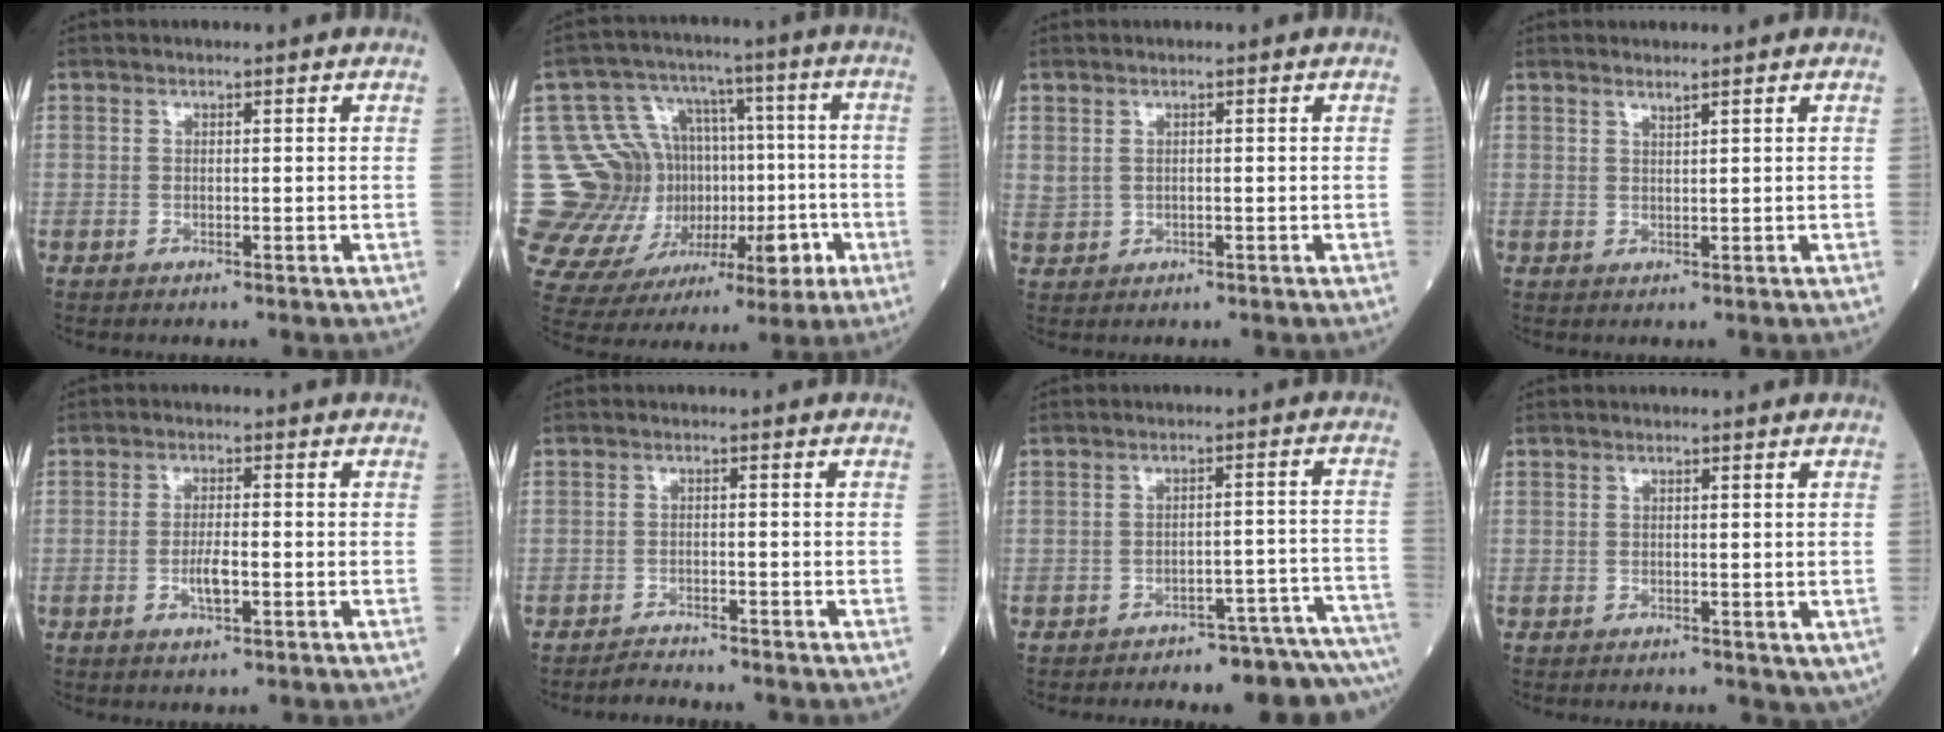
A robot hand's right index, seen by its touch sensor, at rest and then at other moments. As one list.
[{"total": 22.3, "force": [-1.8, 17.4, 13.8], "torque": [-0.276, 0.067, 0.008]}, {"total": 1.5, "force": [0.6, 1.1, 0.7], "torque": [-0.020, 0.001, 0.022]}, {"total": 1.1, "force": [1.0, -0.3, 0.3], "torque": [-0.013, -0.008, 0.022]}, {"total": 3.3, "force": [-1.0, 0.8, 3.1], "torque": [-0.062, 0.000, -0.014]}, {"total": 1.9, "force": [-1.9, -0.2, -0.1], "torque": [0.002, -0.009, -0.031]}, {"total": 12.7, "force": [-12.1, 0.6, 3.8], "torque": [-0.013, 0.022, -0.138]}, {"total": 2.0, "force": [-0.1, 1.1, 1.6], "torque": [-0.013, -0.002, 0.004]}]